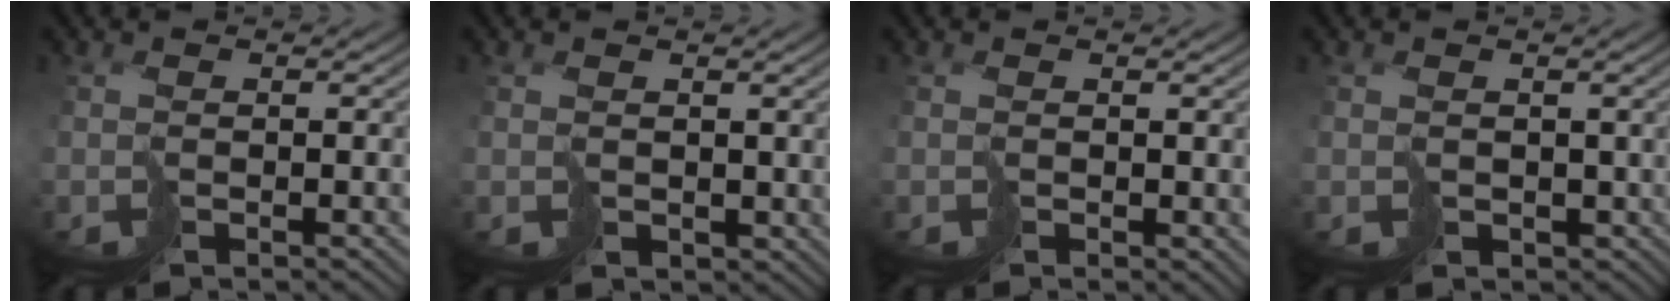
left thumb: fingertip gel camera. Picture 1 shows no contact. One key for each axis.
{"total": 1.6, "fx": 1.0, "fy": 1.2, "fz": 0.2, "tx": -0.015, "ty": -0.004, "tz": 0.023}
{"total": 0.6, "fx": 0.6, "fy": 0.2, "fz": -0.1, "tx": 0.000, "ty": -0.002, "tz": 0.011}
{"total": 2.5, "fx": 0.3, "fy": 2.3, "fz": 0.8, "tx": -0.018, "ty": -0.012, "tz": 0.008}